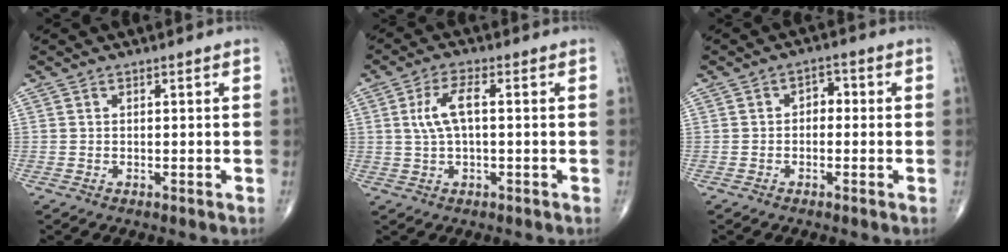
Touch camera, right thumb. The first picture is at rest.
{"total": 7.1, "force": [0.9, 2.4, 6.6], "torque": [-0.151, 0.016, 0.019]}
{"total": 2.8, "force": [-0.2, 2.0, 1.9], "torque": [-0.008, 0.013, -0.014]}